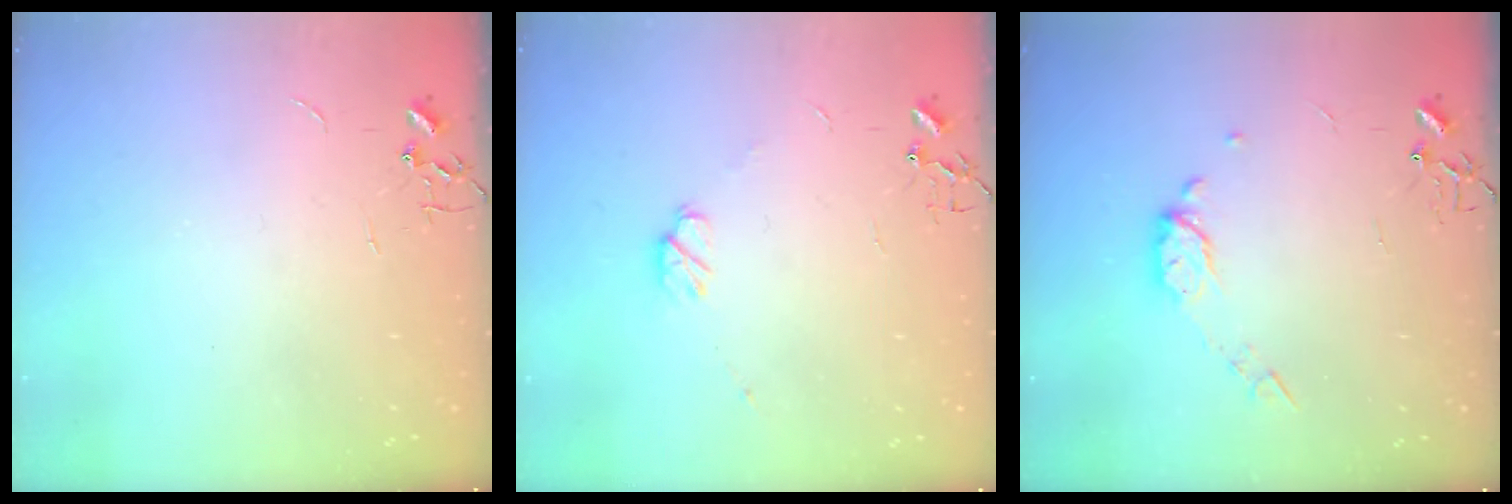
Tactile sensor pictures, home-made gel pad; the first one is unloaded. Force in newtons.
{"total": 3.7, "press": 3.6, "slide": 0.7}
{"total": 8.4, "press": 8.3, "slide": 1.0}